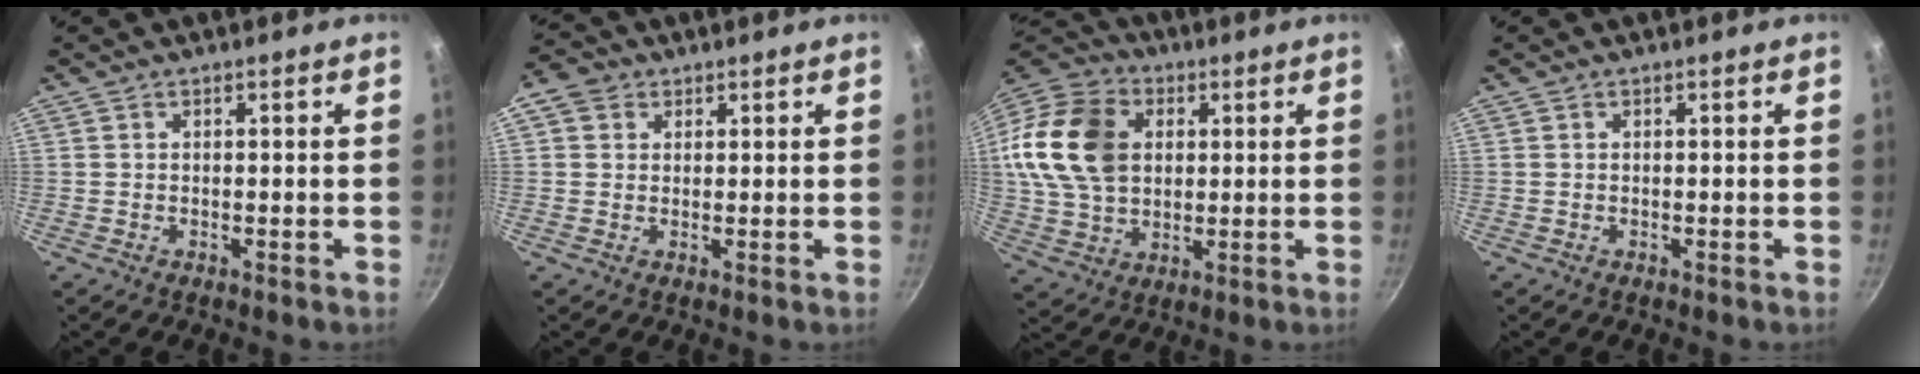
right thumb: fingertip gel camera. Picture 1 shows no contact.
{"total": 4.1, "force": [1.4, 3.5, 1.6], "torque": [-0.008, 0.001, 0.016]}
{"total": 19.4, "force": [3.6, 14.3, 12.6], "torque": [-0.228, 0.013, 0.062]}
{"total": 0.0}